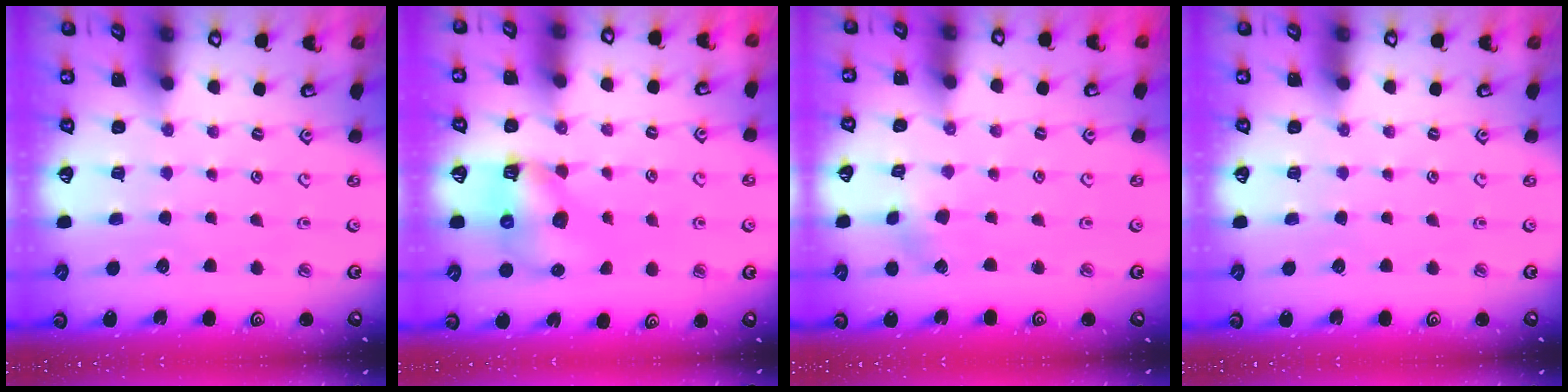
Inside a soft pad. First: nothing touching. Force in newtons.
{"total": 7.3, "press": 7.2, "slide": 1.0}
{"total": 2.1, "press": 2.1, "slide": 0.2}
{"total": 0.0}